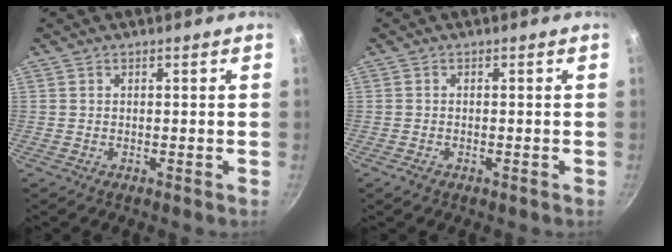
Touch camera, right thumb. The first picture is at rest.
{"total": 1.5, "force": [-1.0, 0.8, 0.8], "torque": [-0.023, 0.005, -0.019]}